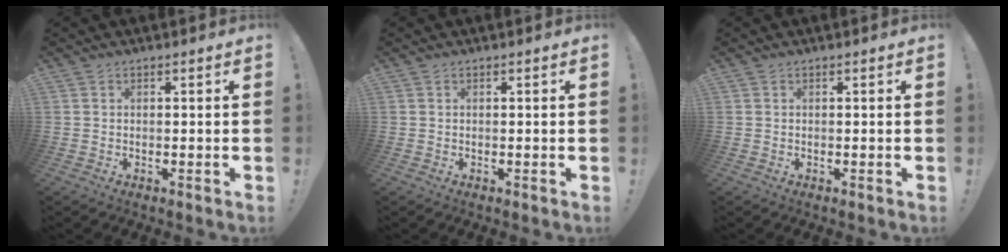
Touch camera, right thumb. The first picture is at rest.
{"total": 0.0}
{"total": 0.0}